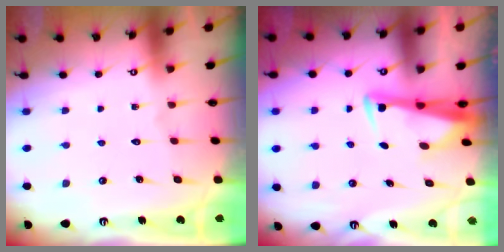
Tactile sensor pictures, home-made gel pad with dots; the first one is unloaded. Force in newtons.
{"total": 3.6, "press": 3.5, "slide": 0.9}